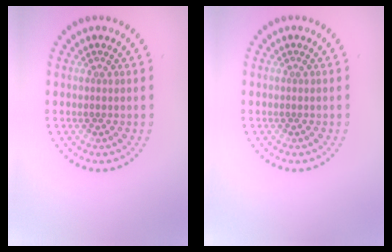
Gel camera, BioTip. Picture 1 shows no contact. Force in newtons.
{"total": 0.0}